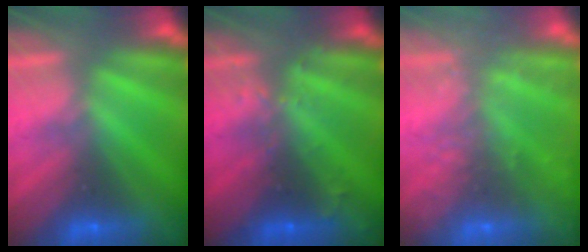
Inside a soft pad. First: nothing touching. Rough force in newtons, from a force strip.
{"total": 2.9}
{"total": 7.7}